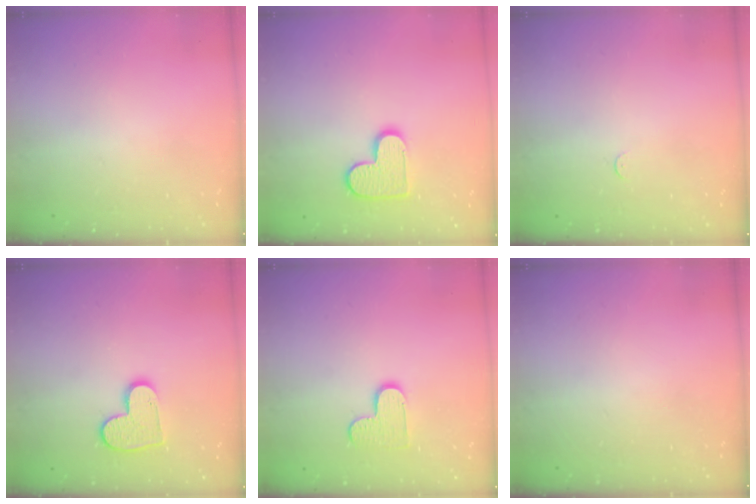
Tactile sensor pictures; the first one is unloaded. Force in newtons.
{"total": 11.0, "press": 11.0, "slide": 0.7}
{"total": 2.3, "press": 2.3, "slide": 0.3}
{"total": 10.1, "press": 10.0, "slide": 0.6}
{"total": 8.2, "press": 8.1, "slide": 0.2}
{"total": 0.0}